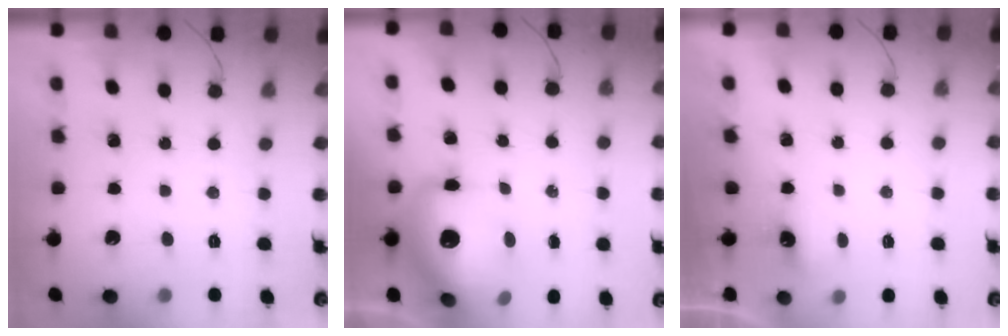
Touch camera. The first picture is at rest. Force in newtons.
{"total": 18.0, "press": 17.5, "slide": 4.1}
{"total": 2.5, "press": 2.5, "slide": 0.6}